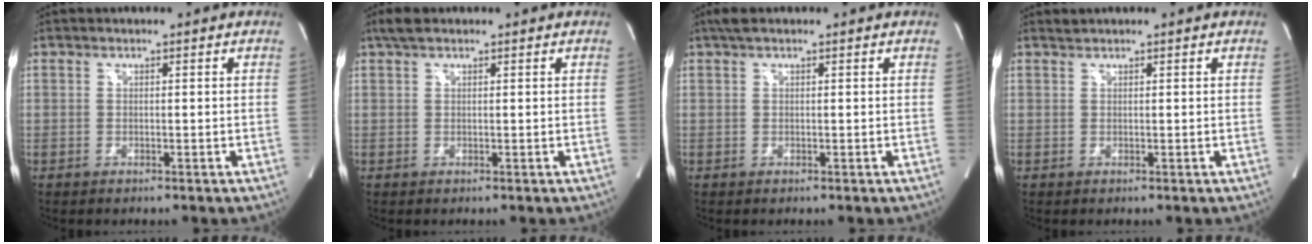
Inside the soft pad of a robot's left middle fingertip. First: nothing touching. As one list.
[{"total": 2.4, "force": [1.8, 0.8, 1.5], "torque": [-0.033, 0.019, 0.034]}, {"total": 2.3, "force": [1.7, 0.6, 1.5], "torque": [-0.034, 0.023, 0.031]}, {"total": 0.6, "force": [0.6, -0.1, -0.1], "torque": [-0.007, 0.005, 0.015]}]